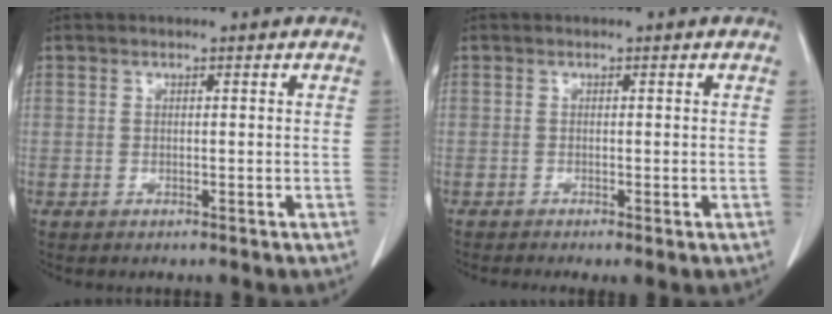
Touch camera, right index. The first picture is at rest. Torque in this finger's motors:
{"motor_torque": [0.75, -0.82, 0.30, 0.07]}